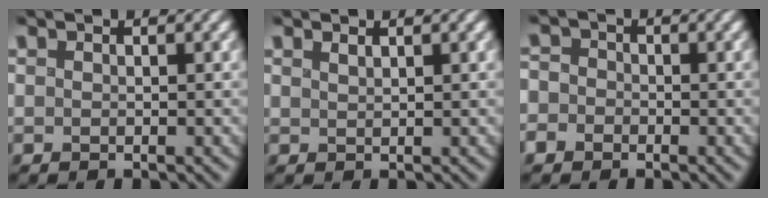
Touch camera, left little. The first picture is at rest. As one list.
[{"total": 0.6, "force": [0.6, -0.1, 0.2], "torque": [-0.009, 0.001, 0.016]}, {"total": 4.0, "force": [-1.7, 3.5, 0.9], "torque": [-0.015, 0.009, -0.059]}]